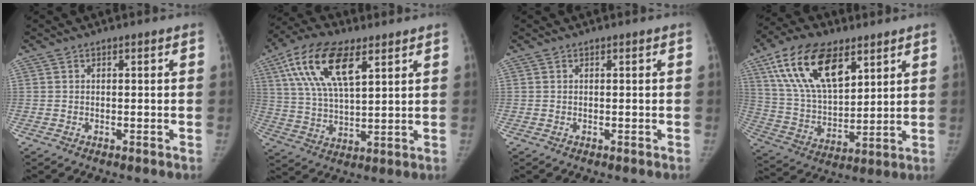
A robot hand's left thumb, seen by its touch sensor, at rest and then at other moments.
{"total": 16.0, "force": [7.3, 7.2, 12.3], "torque": [-0.220, -0.010, 0.135]}
{"total": 0.0}
{"total": 19.6, "force": [10.0, 9.9, 13.6], "torque": [-0.221, -0.033, 0.187]}